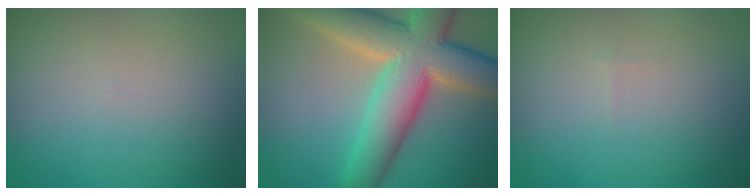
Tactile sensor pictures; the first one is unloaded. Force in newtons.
{"total": 11.8, "press": 11.7, "slide": 0.9}
{"total": 0.0}